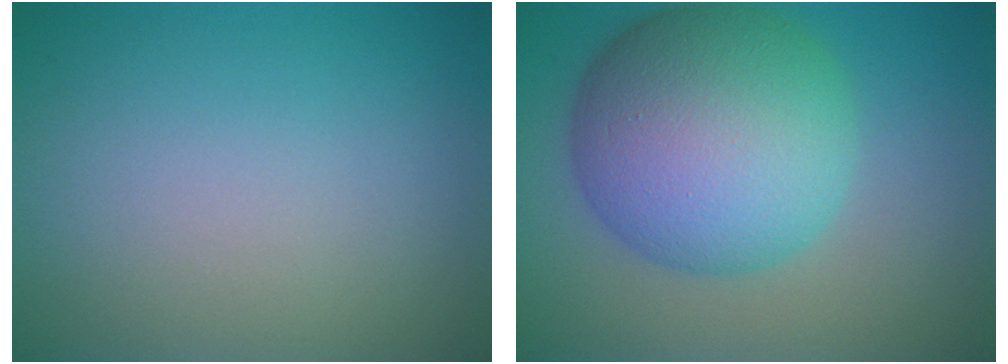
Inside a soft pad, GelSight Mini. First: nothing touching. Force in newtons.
{"total": 12.4, "press": 12.4, "slide": 0.1}